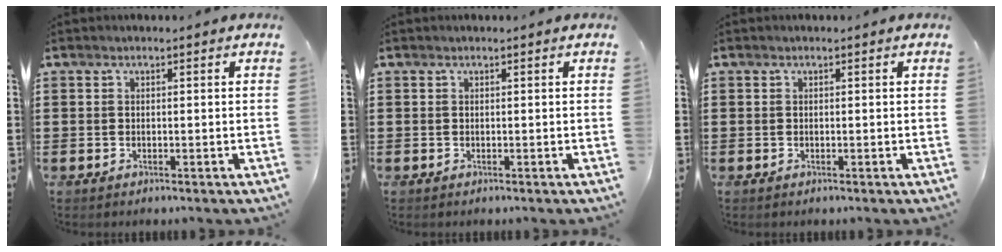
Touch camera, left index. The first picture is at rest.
{"total": 0.0}
{"total": 0.0}